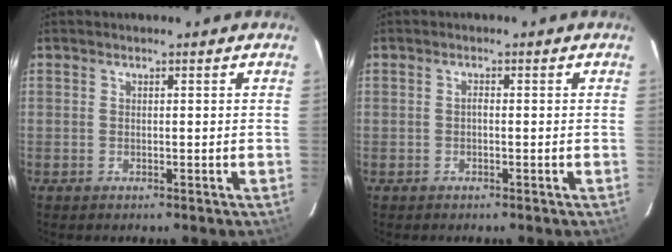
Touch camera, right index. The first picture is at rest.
{"total": 0.6, "force": [-0.3, 0.3, 0.5], "torque": [-0.007, 0.005, -0.006]}